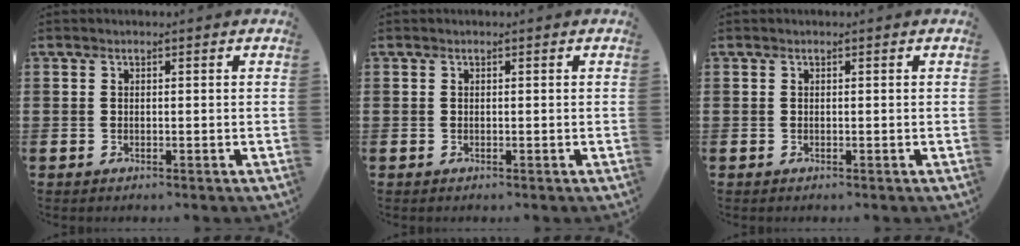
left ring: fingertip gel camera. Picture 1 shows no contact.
{"total": 0.0}
{"total": 0.0}